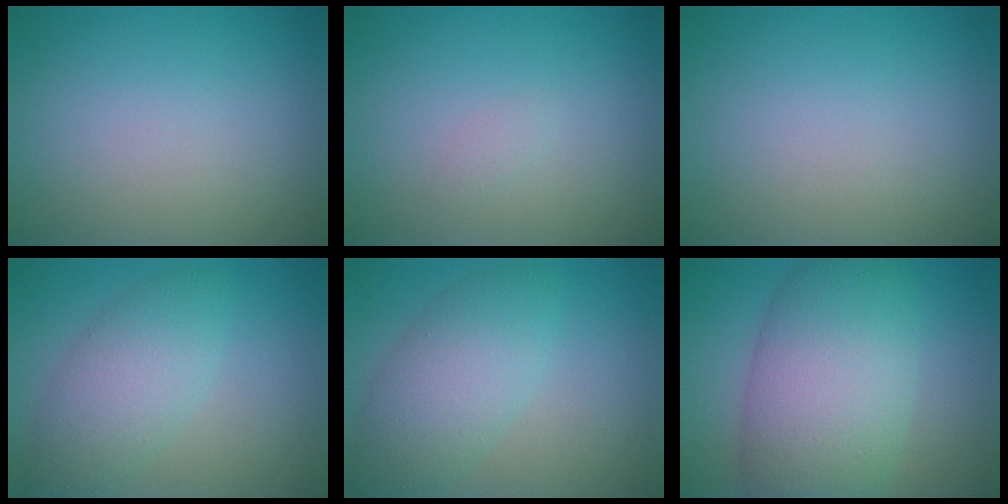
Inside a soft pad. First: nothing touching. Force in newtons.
{"total": 0.6, "press": 0.6, "slide": 0.0}
{"total": 0.0}
{"total": 4.6, "press": 4.6, "slide": 0.0}
{"total": 5.0, "press": 5.0, "slide": 0.1}
{"total": 10.0, "press": 10.0, "slide": 0.4}